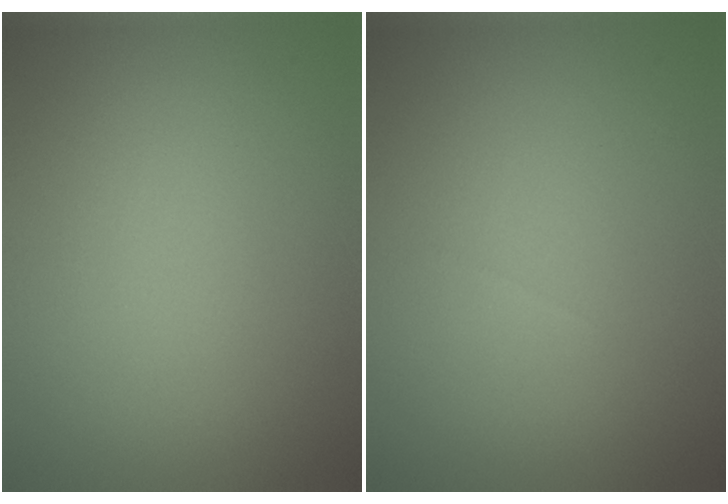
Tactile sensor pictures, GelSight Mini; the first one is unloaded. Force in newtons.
{"total": 0.0}